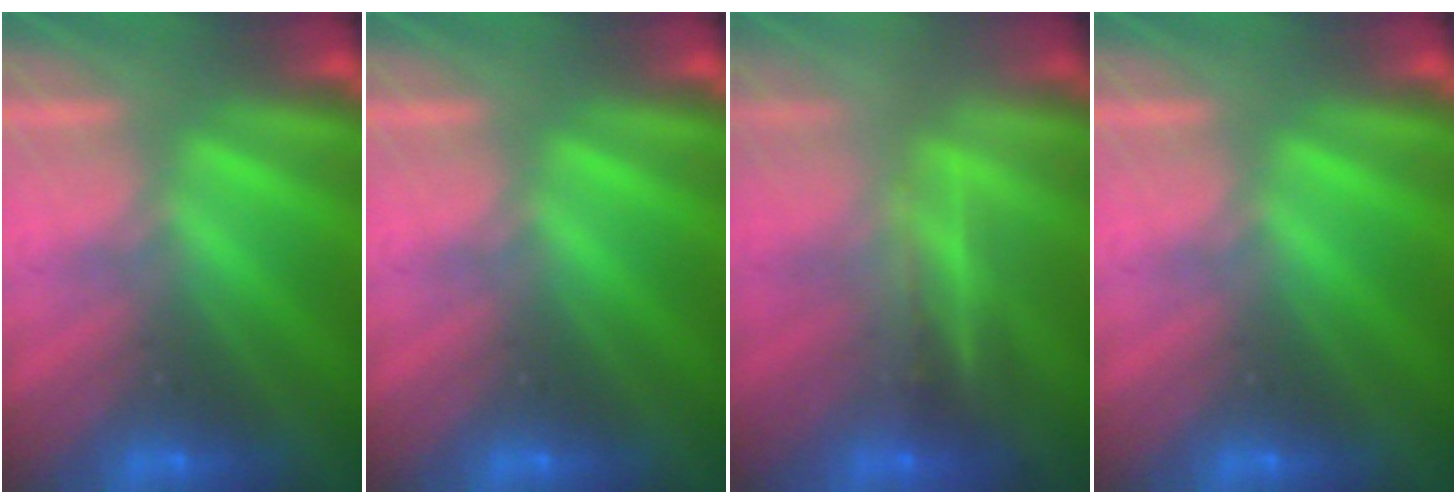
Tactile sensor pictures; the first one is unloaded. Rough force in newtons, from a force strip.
{"total": 0.0}
{"total": 2.6}
{"total": 0.0}